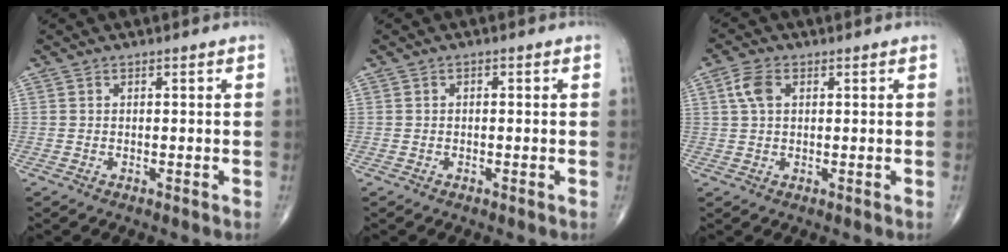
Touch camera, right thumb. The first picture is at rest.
{"total": 0.8, "force": [0.1, 0.4, 0.6], "torque": [-0.008, 0.002, 0.000]}
{"total": 4.3, "force": [1.3, 2.6, 3.1], "torque": [-0.069, 0.007, 0.024]}